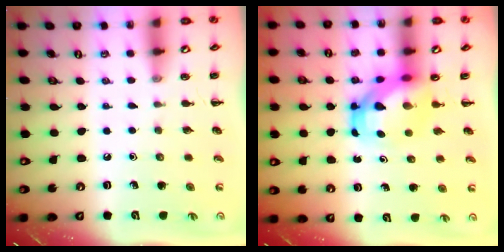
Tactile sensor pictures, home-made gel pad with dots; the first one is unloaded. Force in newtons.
{"total": 5.8, "press": 5.6, "slide": 1.4}